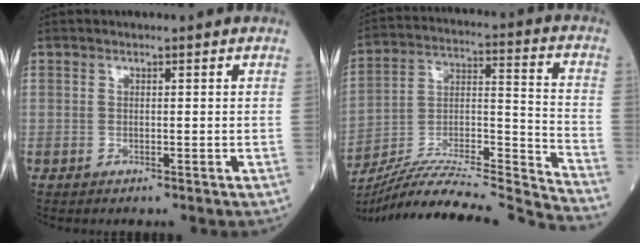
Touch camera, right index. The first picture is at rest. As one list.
[{"total": 25.5, "force": [-24.1, -1.4, 8.3], "torque": [-0.139, -0.006, -0.379]}]